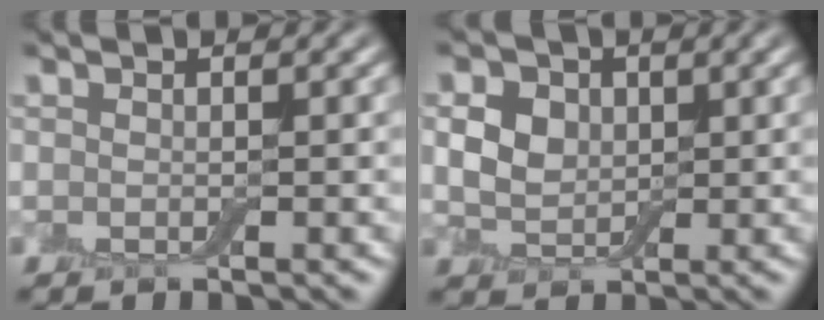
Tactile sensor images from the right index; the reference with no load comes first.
{"total": 5.0, "force": [1.8, 3.8, 2.6], "torque": [-0.057, 0.017, 0.018]}